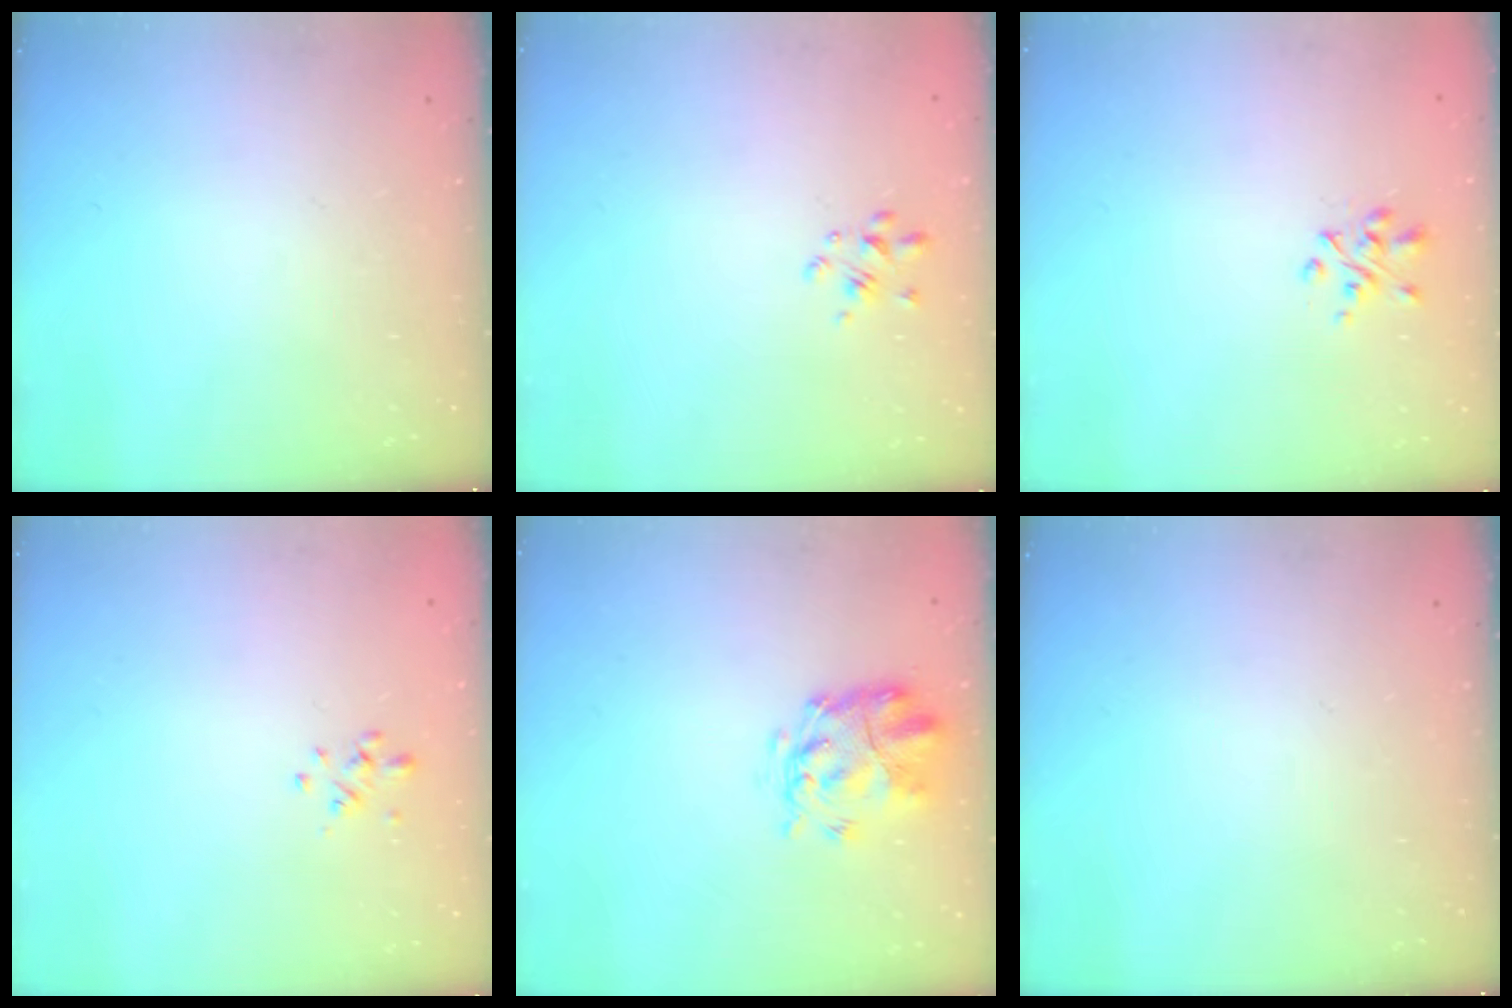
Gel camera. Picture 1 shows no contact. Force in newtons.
{"total": 2.6, "press": 2.4, "slide": 1.0}
{"total": 2.5, "press": 2.3, "slide": 0.8}
{"total": 0.8, "press": 0.7, "slide": 0.5}
{"total": 3.8, "press": 3.4, "slide": 1.7}
{"total": 0.0}